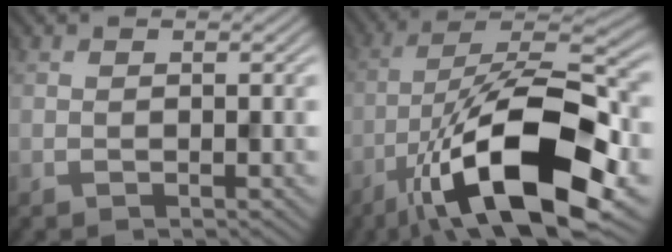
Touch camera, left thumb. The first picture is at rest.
{"total": 17.2, "force": [-8.2, 5.7, 14.1], "torque": [-0.234, -0.002, -0.151]}